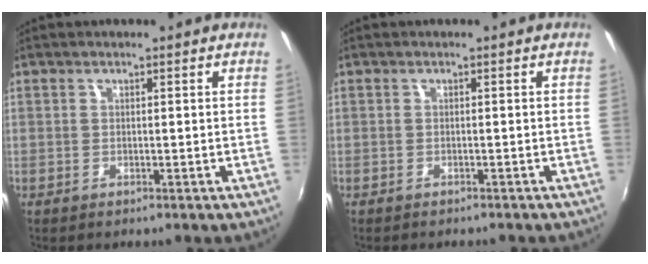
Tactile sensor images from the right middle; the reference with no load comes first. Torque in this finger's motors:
{"motor_torque": [0.92, -1.22, 0.08, 0.03]}